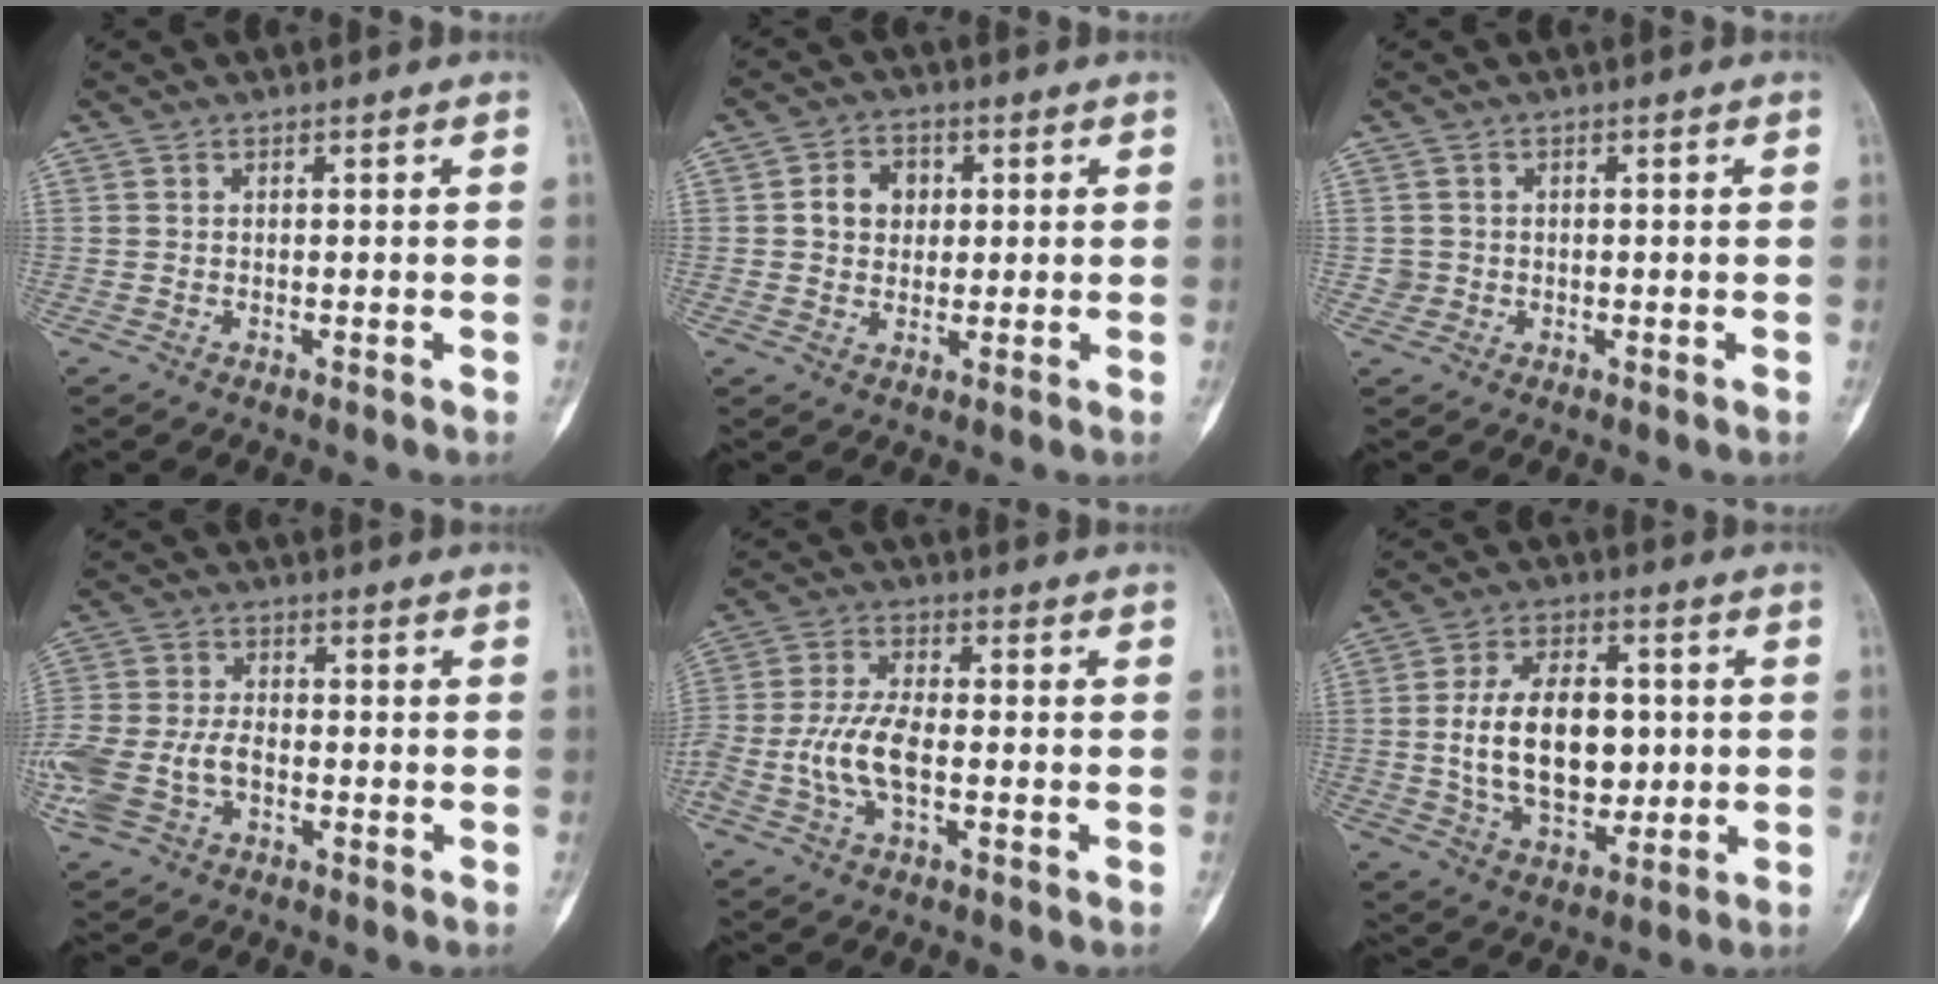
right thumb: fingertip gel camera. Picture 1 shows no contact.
{"total": 5.5, "force": [0.9, 4.5, 2.9], "torque": [-0.025, 0.007, 0.012]}
{"total": 1.6, "force": [-0.1, 1.5, 0.1], "torque": [0.007, 0.007, -0.003]}
{"total": 12.5, "force": [-3.8, 8.3, 8.5], "torque": [-0.210, 0.020, -0.070]}
{"total": 8.5, "force": [-2.2, 4.0, 7.2], "torque": [-0.164, 0.022, -0.046]}
{"total": 15.8, "force": [0.3, 9.7, 12.6], "torque": [-0.186, 0.004, 0.013]}